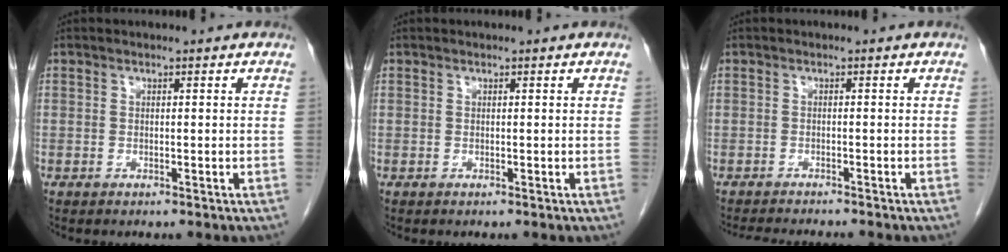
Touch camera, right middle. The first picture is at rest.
{"total": 0.0}
{"total": 6.6, "force": [-6.1, 0.3, 2.3], "torque": [-0.028, -0.012, -0.093]}